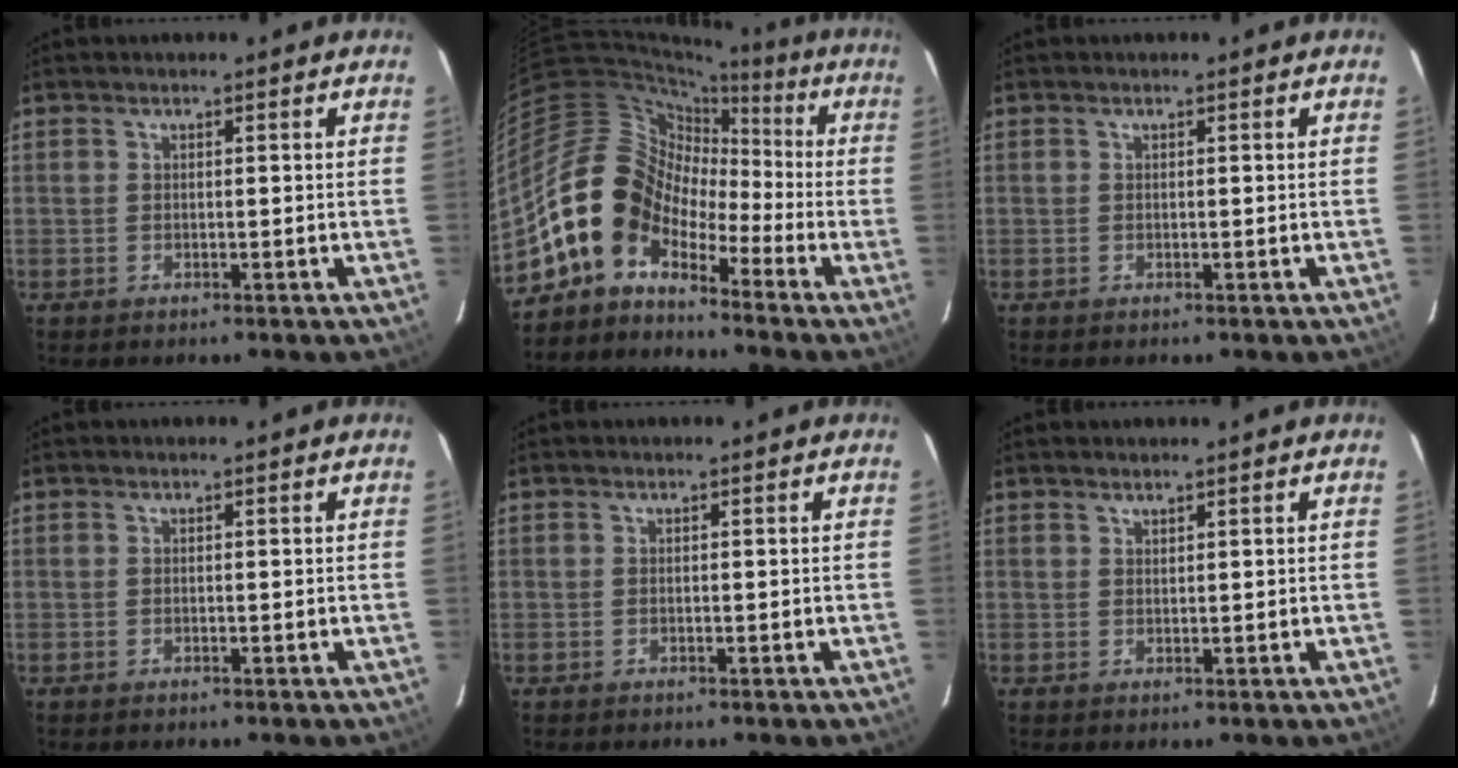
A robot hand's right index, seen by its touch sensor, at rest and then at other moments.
{"total": 11.2, "force": [-7.0, 7.6, 4.3], "torque": [-0.079, 0.034, -0.147]}
{"total": 0.0}
{"total": 0.0}
{"total": 0.0}
{"total": 0.8, "force": [0.8, 0.1, 0.2], "torque": [-0.004, 0.000, 0.015]}